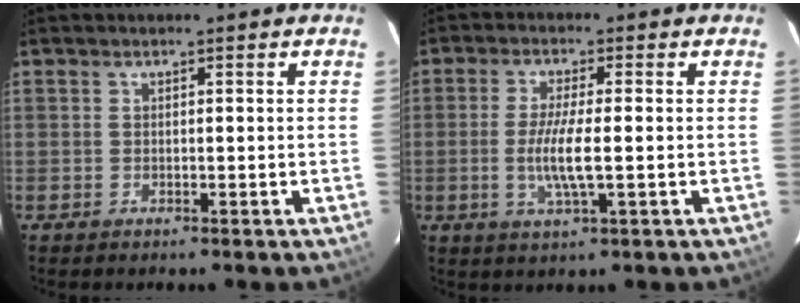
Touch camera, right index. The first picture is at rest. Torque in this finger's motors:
{"motor_torque": [0.97, -0.39, 0.63, 0.09]}